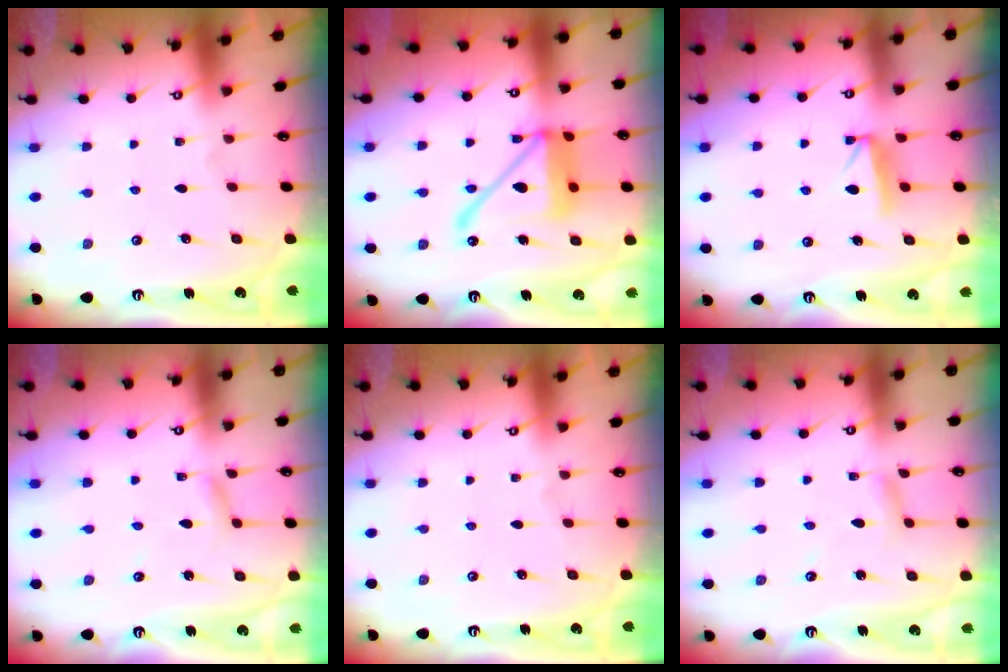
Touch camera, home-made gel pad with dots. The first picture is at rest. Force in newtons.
{"total": 18.2, "press": 18.1, "slide": 1.9}
{"total": 7.7, "press": 7.7, "slide": 0.7}
{"total": 3.0, "press": 3.0, "slide": 0.4}
{"total": 0.0}
{"total": 2.7, "press": 2.7, "slide": 0.2}